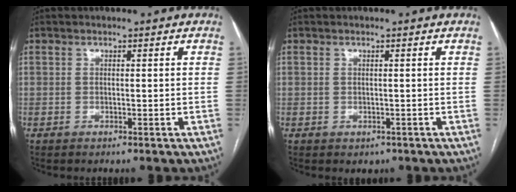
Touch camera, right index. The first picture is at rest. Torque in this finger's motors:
{"motor_torque": [-0.04, 0.00, -0.19, -0.05]}